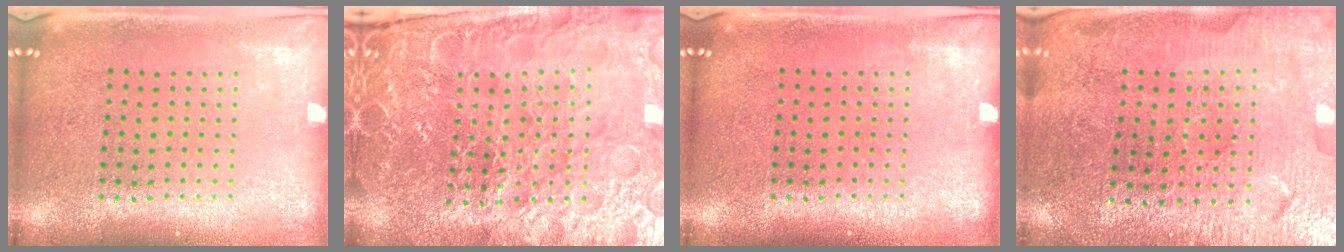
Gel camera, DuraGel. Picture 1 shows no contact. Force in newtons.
{"total": 5.0, "press": 4.8, "slide": 1.5}
{"total": 0.0}
{"total": 3.2, "press": 3.2, "slide": 0.1}